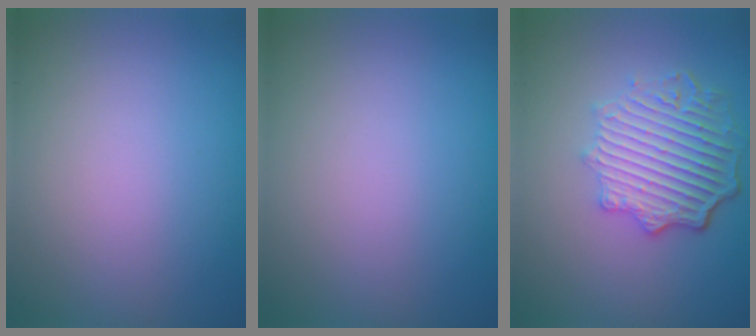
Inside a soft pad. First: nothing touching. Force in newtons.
{"total": 0.0}
{"total": 6.0, "press": 4.7, "slide": 3.8}